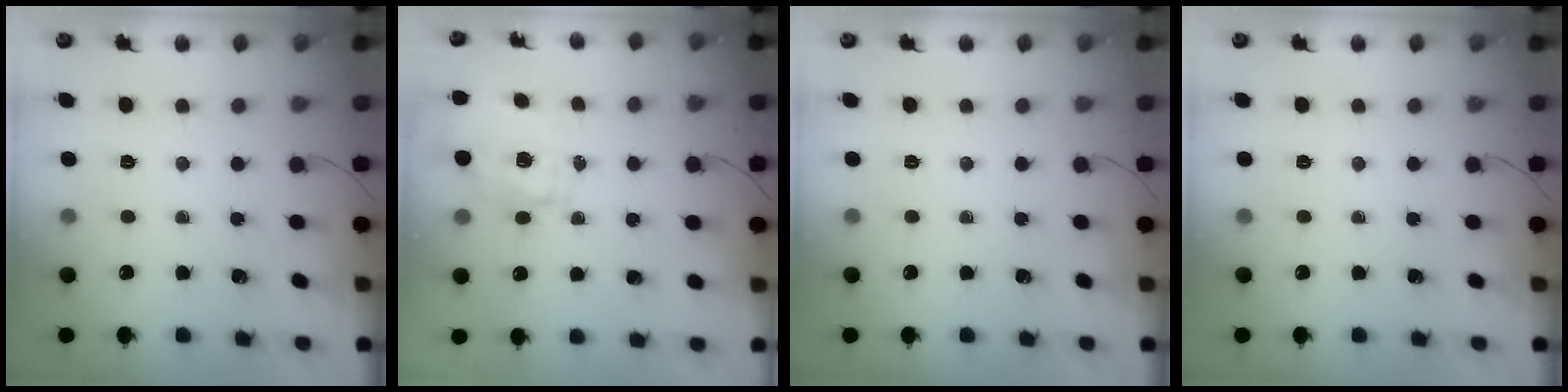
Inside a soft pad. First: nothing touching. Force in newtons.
{"total": 1.9, "press": 1.9, "slide": 0.5}
{"total": 0.0}
{"total": 0.0}